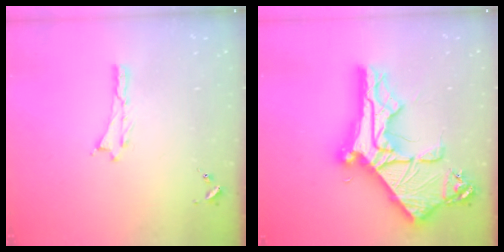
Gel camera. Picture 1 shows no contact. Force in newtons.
{"total": 16.9, "press": 16.8, "slide": 1.7}